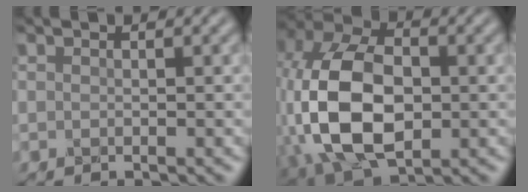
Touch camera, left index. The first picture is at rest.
{"total": 13.6, "force": [-2.1, 8.5, 10.4], "torque": [-0.237, -0.002, -0.050]}